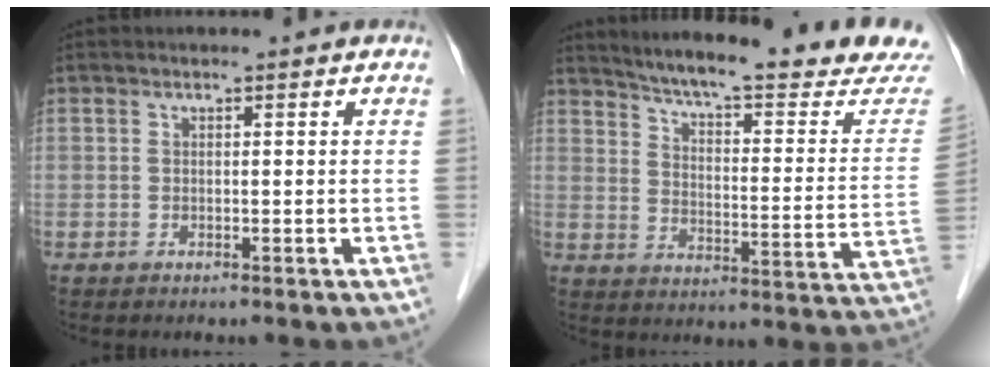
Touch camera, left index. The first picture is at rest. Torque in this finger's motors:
{"motor_torque": [0.10, -0.16, 0.25, 0.04]}